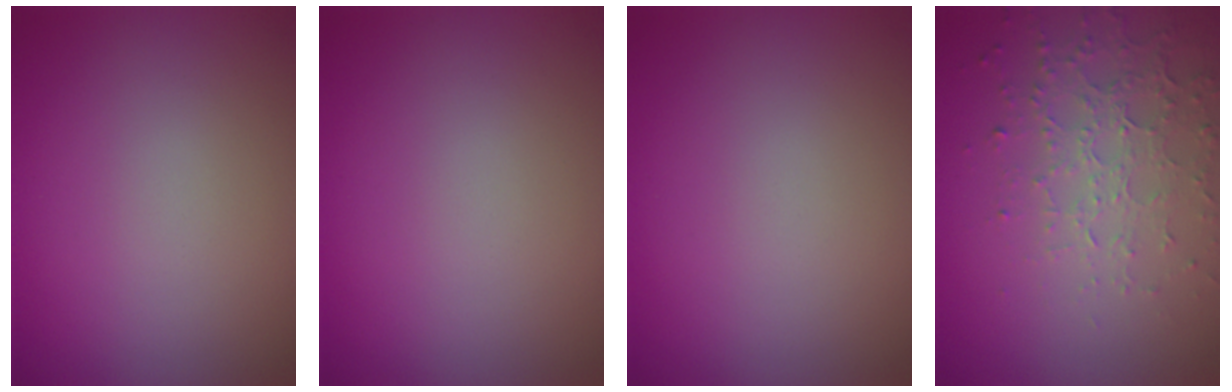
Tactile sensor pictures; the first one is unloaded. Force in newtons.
{"total": 0.0}
{"total": 0.0}
{"total": 4.5, "press": 3.2, "slide": 3.1}